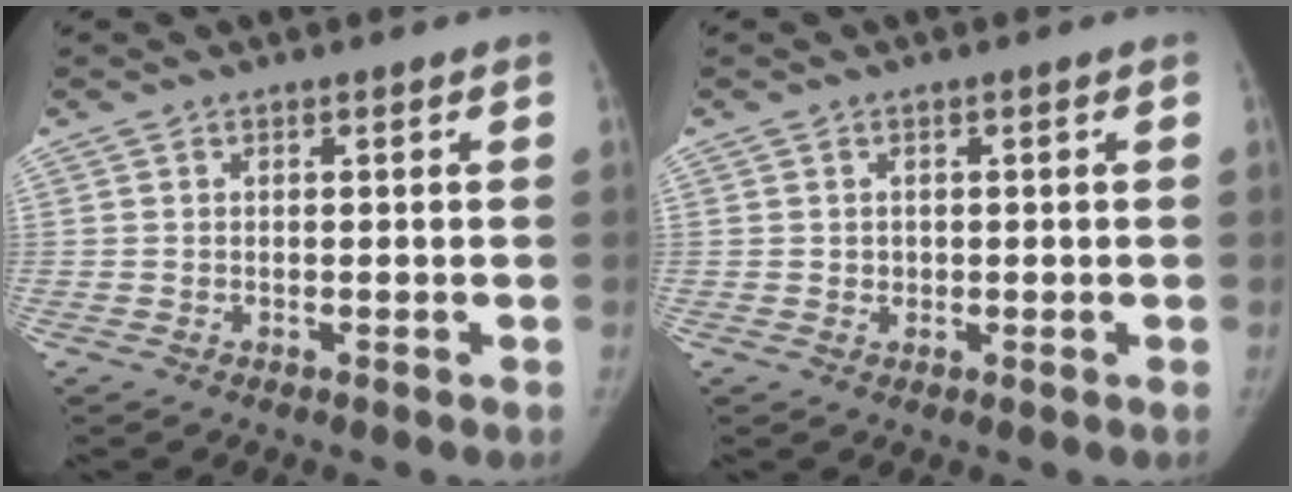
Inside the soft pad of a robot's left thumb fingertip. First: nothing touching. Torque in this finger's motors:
{"motor_torque": [-0.18, -0.35, -0.06, 0.28, 0.01]}